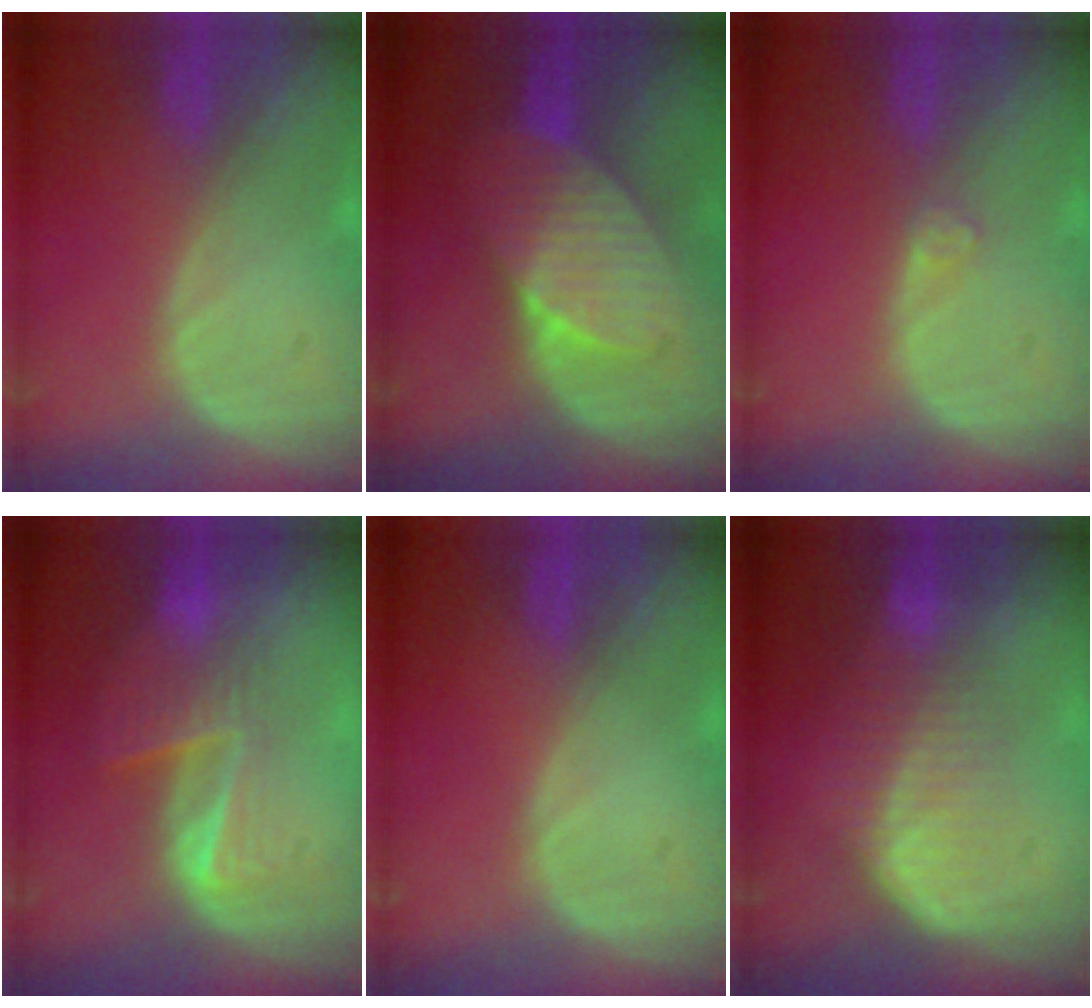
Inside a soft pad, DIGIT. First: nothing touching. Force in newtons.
{"total": 7.4, "press": 7.4, "slide": 0.5}
{"total": 1.1, "press": 1.0, "slide": 0.2}
{"total": 6.7, "press": 5.7, "slide": 3.6}
{"total": 0.0}
{"total": 6.7, "press": 6.2, "slide": 2.4}